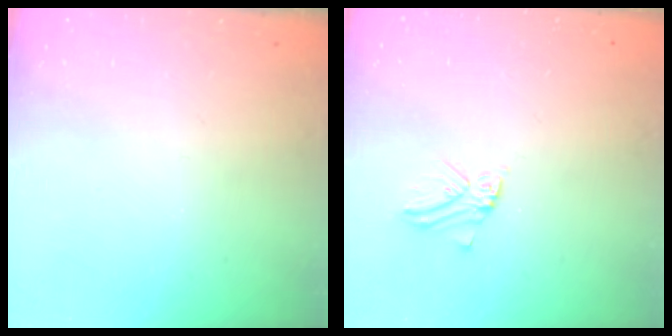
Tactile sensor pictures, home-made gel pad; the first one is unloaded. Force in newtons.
{"total": 2.1, "press": 2.1, "slide": 0.2}